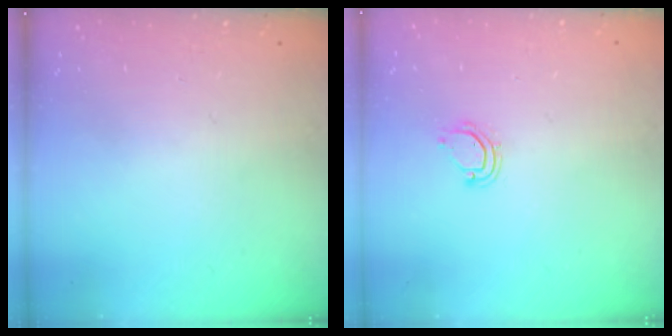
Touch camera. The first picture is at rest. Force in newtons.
{"total": 4.3, "press": 4.3, "slide": 0.3}